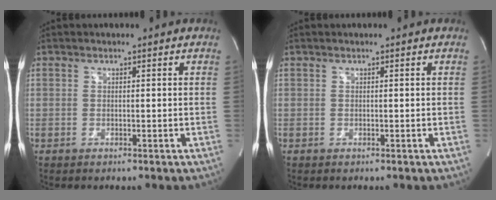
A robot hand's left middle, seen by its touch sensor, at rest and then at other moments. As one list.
[{"total": 0.0}]